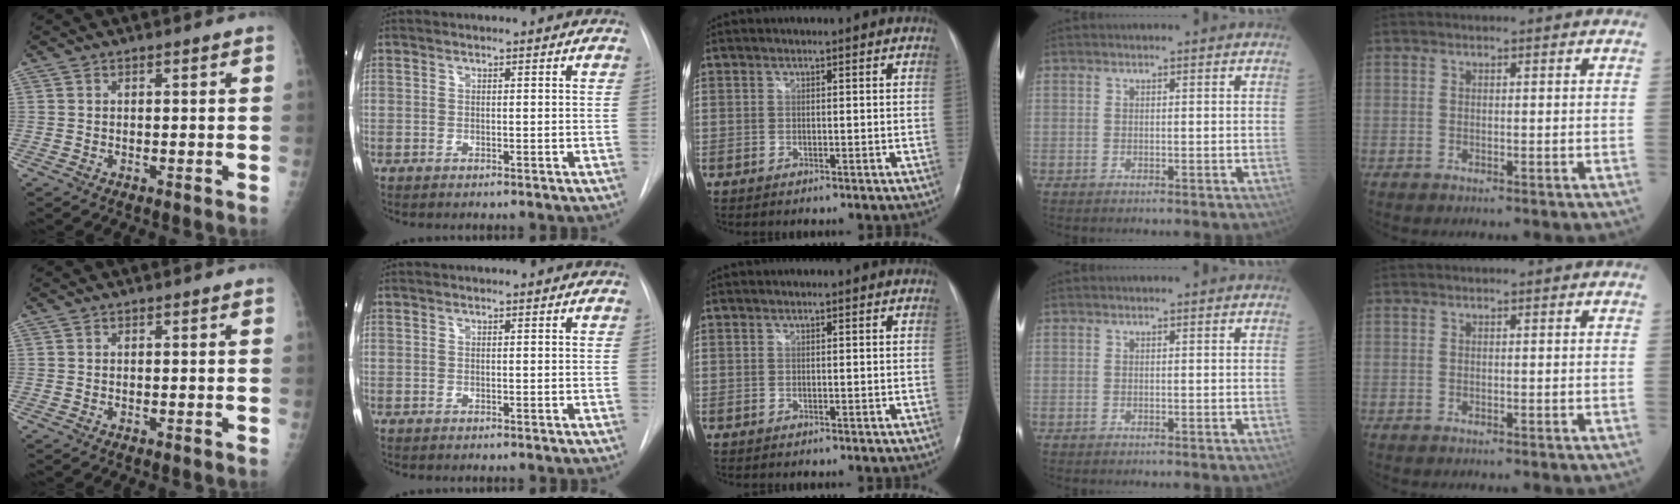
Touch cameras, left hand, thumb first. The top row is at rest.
{}